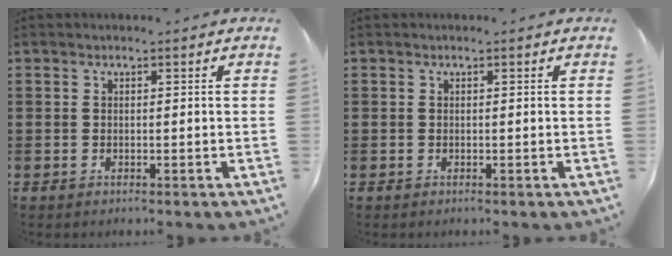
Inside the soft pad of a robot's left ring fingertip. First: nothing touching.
{"total": 0.0}